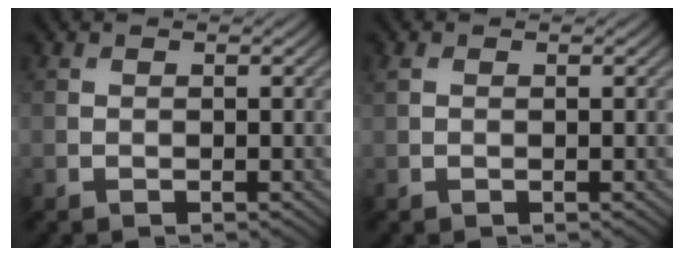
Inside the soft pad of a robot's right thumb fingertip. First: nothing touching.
{"total": 1.2, "force": [0.4, 0.8, 0.8], "torque": [-0.020, 0.003, 0.007]}